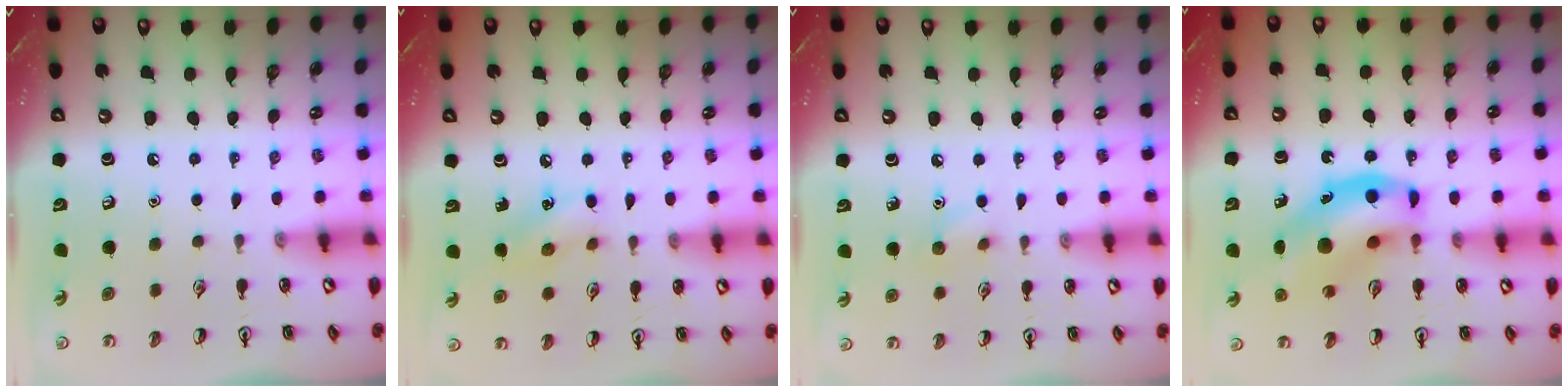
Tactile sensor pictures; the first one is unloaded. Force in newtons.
{"total": 7.3, "press": 7.2, "slide": 1.3}
{"total": 5.9, "press": 5.6, "slide": 1.8}
{"total": 14.7, "press": 14.2, "slide": 4.0}